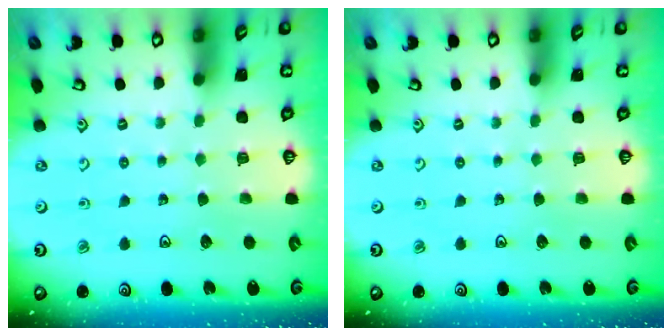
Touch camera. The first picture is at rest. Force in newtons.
{"total": 0.0}